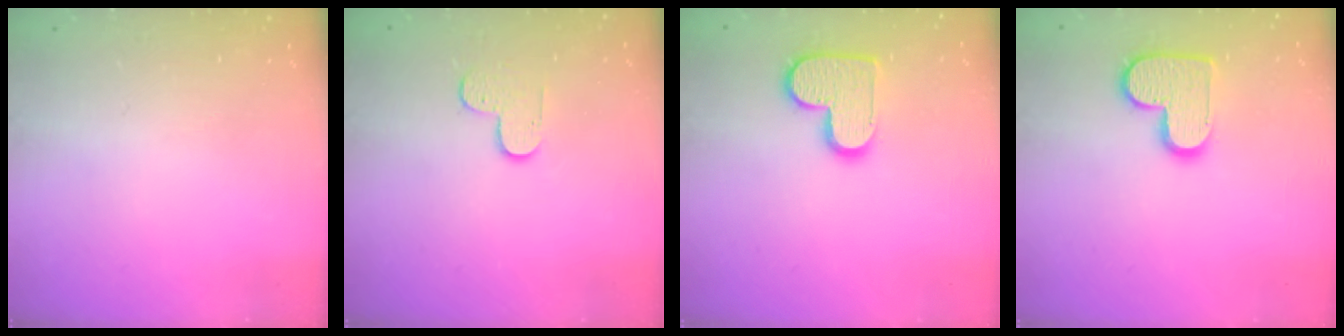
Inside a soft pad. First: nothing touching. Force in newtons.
{"total": 3.8, "press": 3.8, "slide": 0.4}
{"total": 12.0, "press": 12.0, "slide": 0.6}
{"total": 12.0, "press": 12.0, "slide": 0.6}